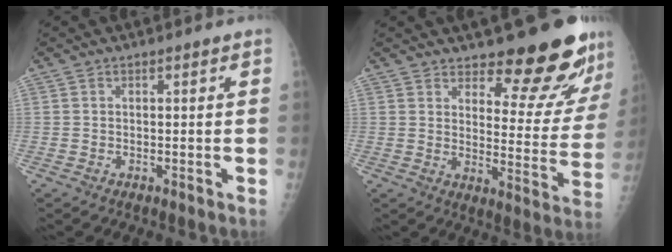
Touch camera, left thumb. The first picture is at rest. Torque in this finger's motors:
{"motor_torque": [0.18, 0.53, 0.09, -0.27, 0.09]}